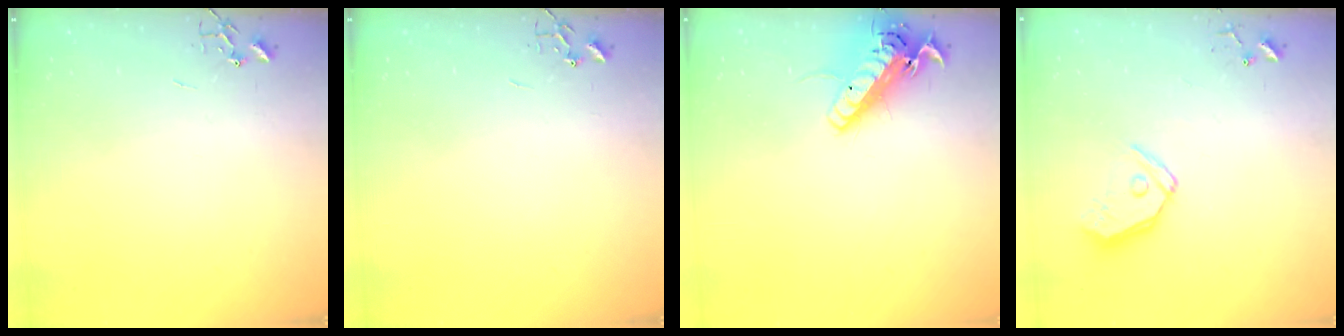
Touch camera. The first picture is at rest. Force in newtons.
{"total": 0.0}
{"total": 15.0, "press": 14.7, "slide": 3.0}
{"total": 11.1, "press": 11.0, "slide": 1.7}